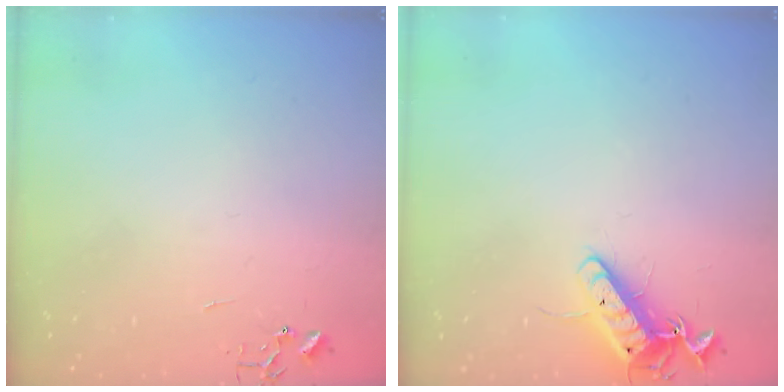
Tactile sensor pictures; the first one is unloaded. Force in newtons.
{"total": 12.3, "press": 12.2, "slide": 0.9}